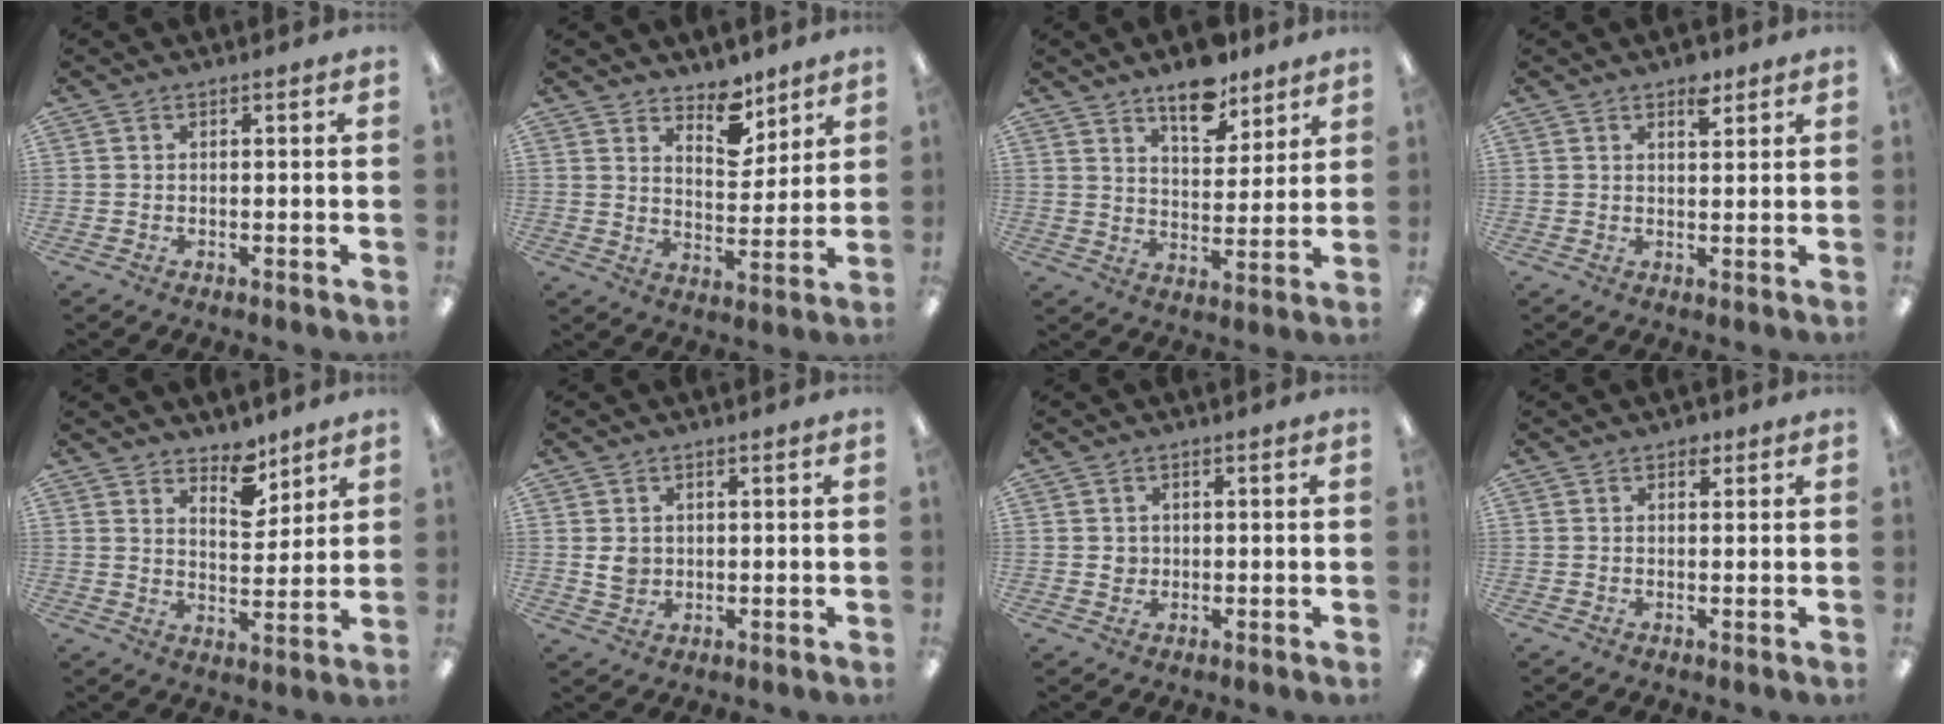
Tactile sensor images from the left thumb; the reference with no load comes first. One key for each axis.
{"total": 8.5, "fx": 6.9, "fy": 4.1, "fz": 2.8, "tx": -0.016, "ty": -0.053, "tz": 0.120}
{"total": 11.0, "fx": 8.5, "fy": 4.9, "fz": 5.0, "tx": -0.059, "ty": -0.053, "tz": 0.148}
{"total": 4.3, "fx": 3.0, "fy": 1.9, "fz": 2.4, "tx": -0.012, "ty": -0.017, "tz": 0.045}
{"total": 7.4, "fx": 6.1, "fy": 3.4, "fz": 2.6, "tx": -0.015, "ty": -0.045, "tz": 0.104}
{"total": 3.7, "fx": 0.7, "fy": 3.3, "fz": 1.6, "tx": -0.024, "ty": 0.002, "tz": 0.012}
{"total": 2.1, "fx": 0.4, "fy": 2.0, "fz": 0.5, "tx": -0.004, "ty": 0.003, "tz": 0.004}
{"total": 2.1, "fx": 1.3, "fy": 1.4, "fz": 1.0, "tx": -0.005, "ty": -0.003, "tz": 0.020}